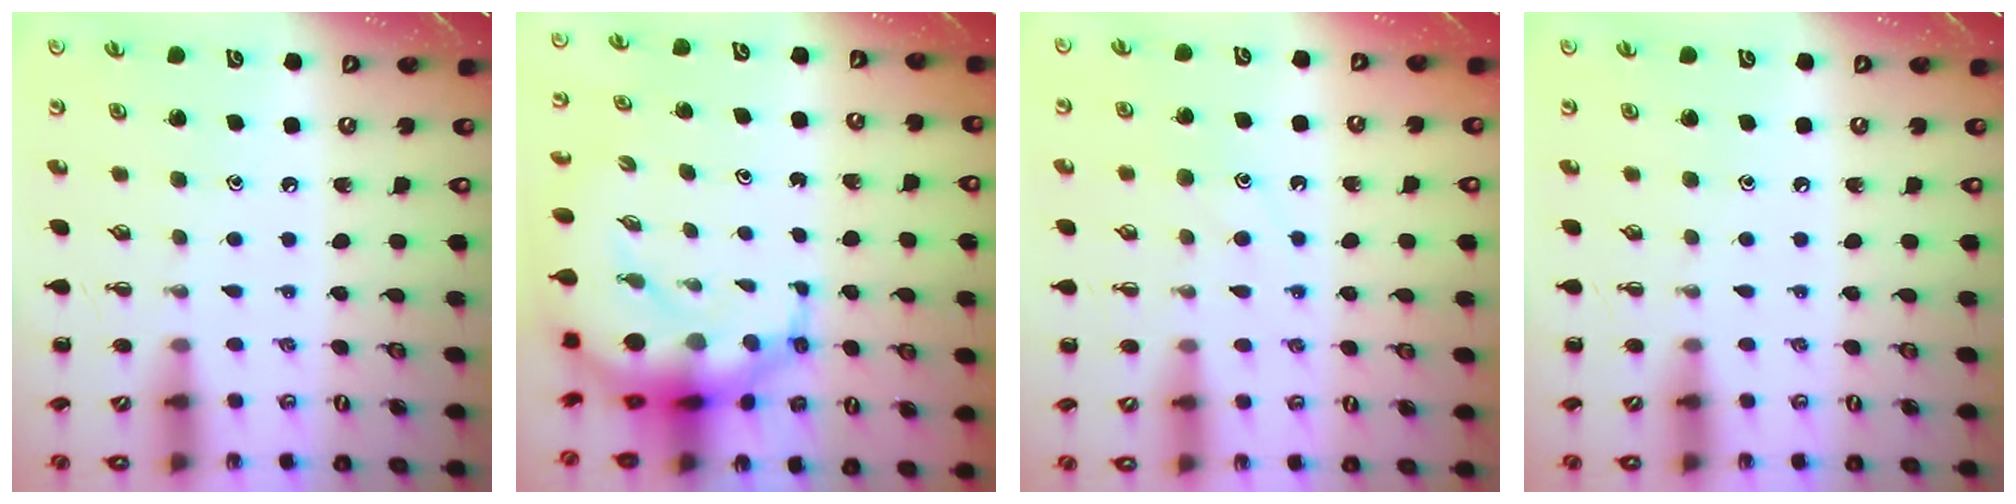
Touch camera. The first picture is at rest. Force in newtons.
{"total": 12.9, "press": 12.5, "slide": 3.5}
{"total": 9.1, "press": 9.1, "slide": 0.9}
{"total": 0.0}